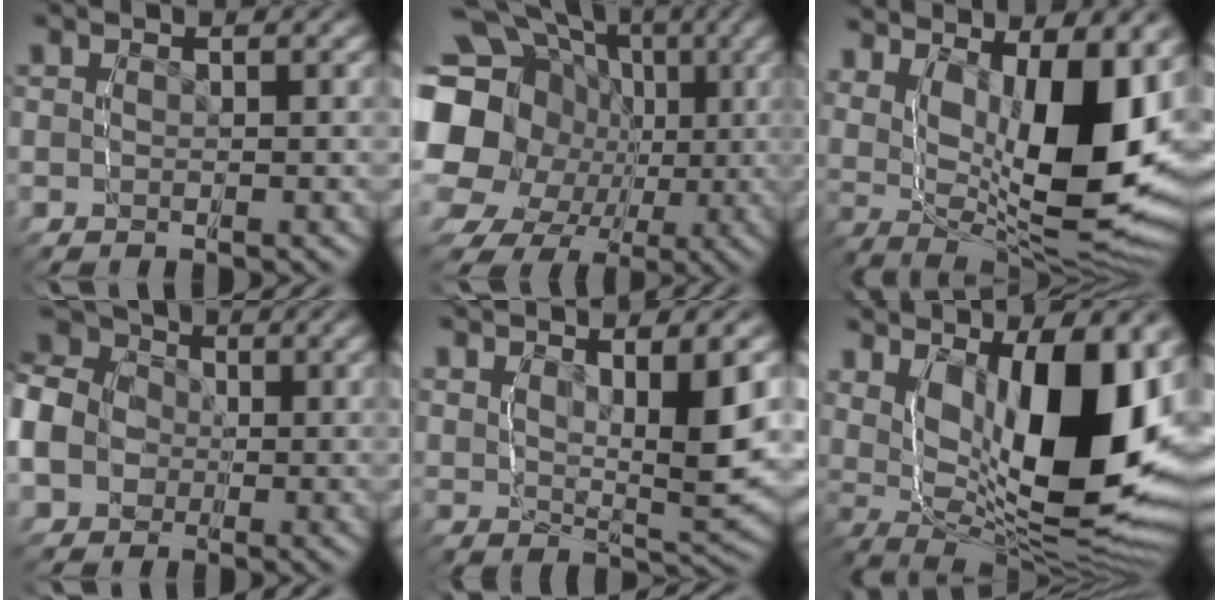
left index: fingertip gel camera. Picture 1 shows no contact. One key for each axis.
{"total": 14.3, "fx": 0.1, "fy": 12.2, "fz": 7.6, "tx": -0.149, "ty": -0.039, "tz": 0.008}
{"total": 15.8, "fx": 2.4, "fy": 8.5, "fz": 13.1, "tx": -0.214, "ty": -0.024, "tz": 0.049}
{"total": 13.0, "fx": 1.5, "fy": 11.4, "fz": 6.1, "tx": -0.145, "ty": -0.005, "tz": 0.007}
{"total": 7.2, "fx": 2.9, "fy": 2.1, "fz": 6.2, "tx": -0.092, "ty": -0.006, "tz": 0.057}
{"total": 18.6, "fx": 1.4, "fy": 10.5, "fz": 15.3, "tx": -0.270, "ty": -0.030, "tz": 0.039}